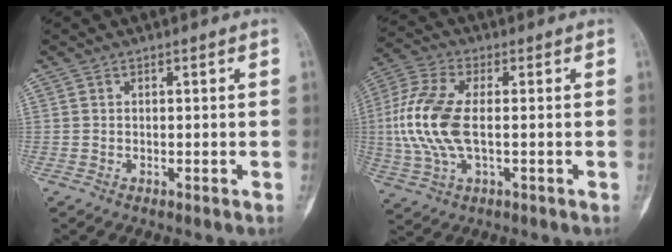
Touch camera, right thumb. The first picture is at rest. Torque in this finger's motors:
{"motor_torque": [1.58, 1.34, 1.15, -1.16, 0.44]}